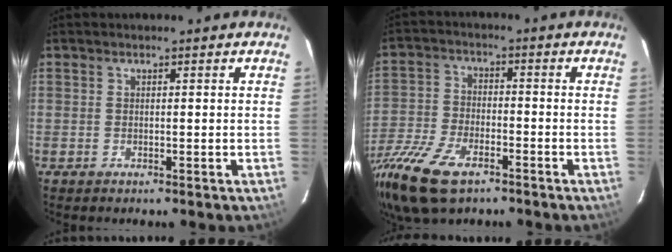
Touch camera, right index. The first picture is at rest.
{"total": 17.1, "force": [-11.3, 7.6, 10.4], "torque": [-0.255, -0.040, -0.220]}